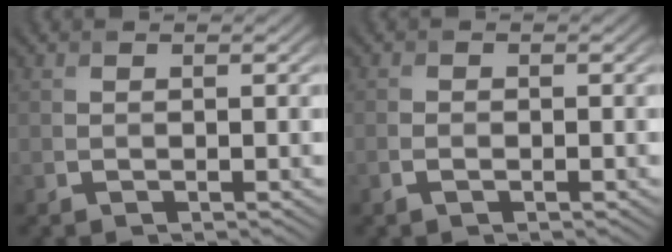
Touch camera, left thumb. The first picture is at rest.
{"total": 1.3, "force": [-0.6, 0.7, 1.0], "torque": [-0.019, -0.002, -0.011]}